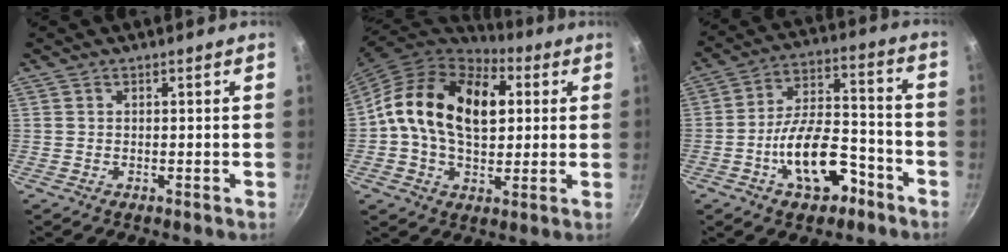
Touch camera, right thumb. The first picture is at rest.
{"total": 21.0, "force": [3.9, 13.7, 15.4], "torque": [-0.242, 0.015, 0.050]}
{"total": 14.9, "force": [-6.9, 7.7, 10.8], "torque": [-0.152, 0.066, -0.109]}